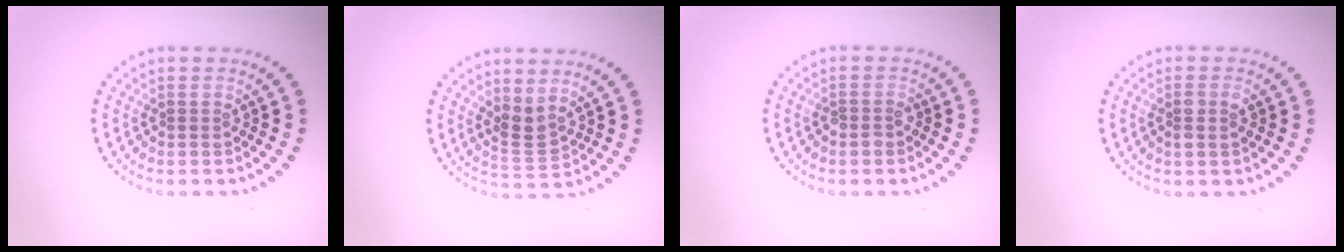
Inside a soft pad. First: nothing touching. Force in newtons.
{"total": 2.2, "press": 1.5, "slide": 1.6}
{"total": 1.1, "press": 1.1, "slide": 0.4}
{"total": 1.5, "press": 1.4, "slide": 0.5}